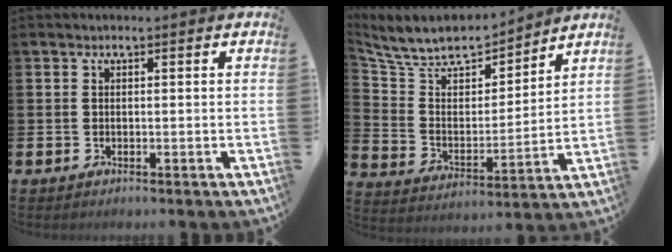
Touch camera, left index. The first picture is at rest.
{"total": 9.0, "force": [8.4, 2.7, 1.9], "torque": [-0.083, -0.061, 0.148]}